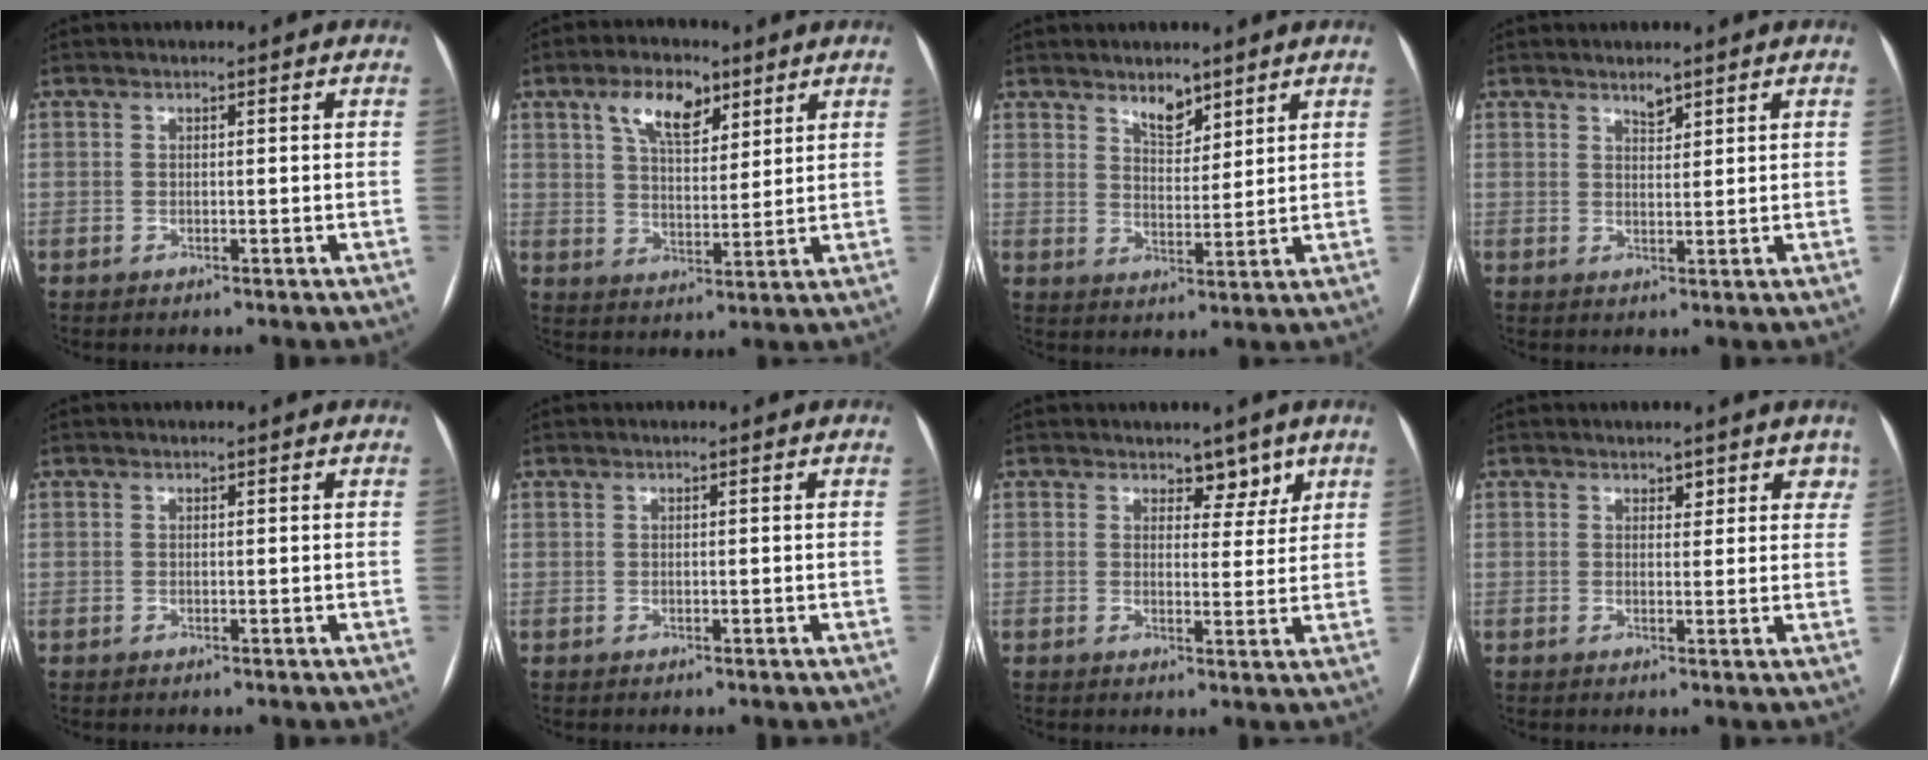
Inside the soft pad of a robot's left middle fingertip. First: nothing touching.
{"total": 8.1, "force": [4.6, 3.8, 5.4], "torque": [-0.099, 0.014, 0.083]}
{"total": 4.3, "force": [3.3, 1.9, 1.9], "torque": [-0.031, -0.005, 0.061]}
{"total": 1.8, "force": [1.5, 0.6, 0.8], "torque": [-0.013, -0.002, 0.026]}
{"total": 0.0}
{"total": 0.0}
{"total": 3.6, "force": [2.6, 2.1, 1.2], "torque": [-0.001, -0.003, 0.037]}
{"total": 3.3, "force": [2.4, 2.0, 1.1], "torque": [0.015, 0.005, 0.027]}